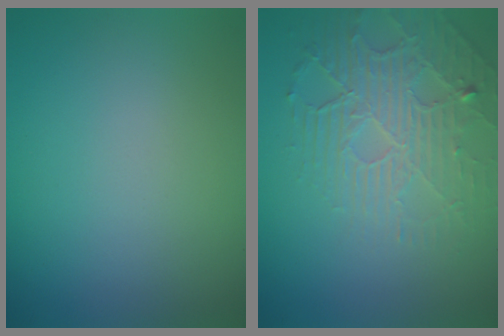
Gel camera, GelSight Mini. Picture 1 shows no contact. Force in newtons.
{"total": 3.5, "press": 3.1, "slide": 1.6}